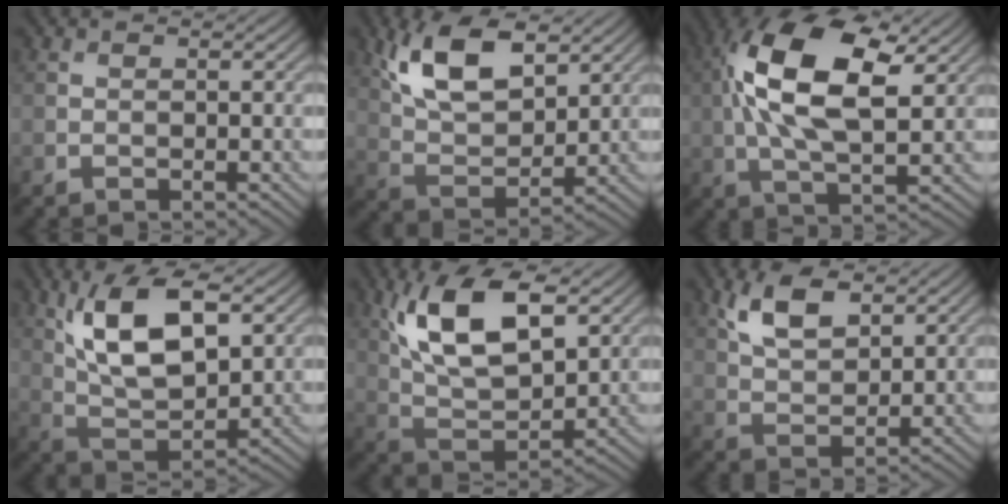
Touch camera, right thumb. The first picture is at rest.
{"total": 11.0, "force": [5.6, 5.2, 7.9], "torque": [-0.172, 0.004, 0.113]}
{"total": 14.8, "force": [3.6, 6.8, 12.7], "torque": [-0.250, 0.015, 0.058]}
{"total": 12.1, "force": [4.3, 5.5, 9.9], "torque": [-0.201, 0.004, 0.083]}
{"total": 13.2, "force": [5.3, 6.1, 10.4], "torque": [-0.215, 0.003, 0.104]}
{"total": 6.6, "force": [3.6, 3.1, 4.5], "torque": [-0.100, 0.001, 0.072]}